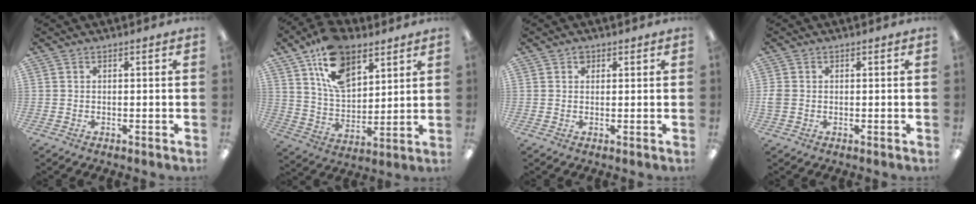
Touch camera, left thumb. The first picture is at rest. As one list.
[{"total": 16.0, "force": [9.9, 9.0, 8.8], "torque": [-0.165, -0.032, 0.184]}, {"total": 1.4, "force": [0.9, 1.1, 0.5], "torque": [-0.002, -0.002, 0.014]}, {"total": 2.1, "force": [-0.2, 1.7, 1.2], "torque": [-0.021, 0.005, -0.002]}]